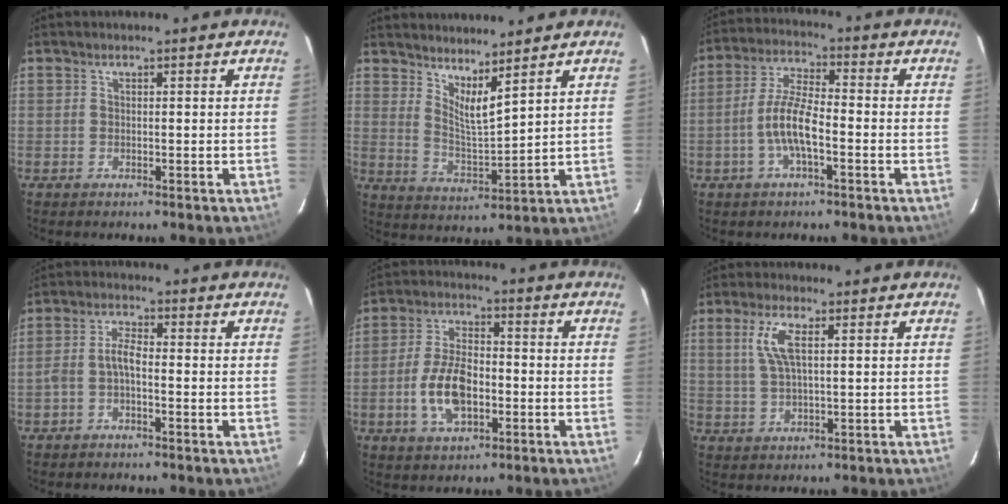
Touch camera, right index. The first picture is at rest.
{"total": 6.8, "force": [5.3, 0.6, 4.2], "torque": [-0.067, -0.016, 0.093]}
{"total": 7.6, "force": [-2.7, 1.9, 6.9], "torque": [-0.145, 0.008, -0.052]}
{"total": 3.4, "force": [-1.5, 1.2, 2.8], "torque": [-0.068, 0.014, -0.031]}
{"total": 10.5, "force": [-3.0, 5.5, 8.5], "torque": [-0.175, 0.006, -0.049]}
{"total": 6.0, "force": [1.8, 1.9, 5.4], "torque": [-0.114, 0.006, 0.036]}